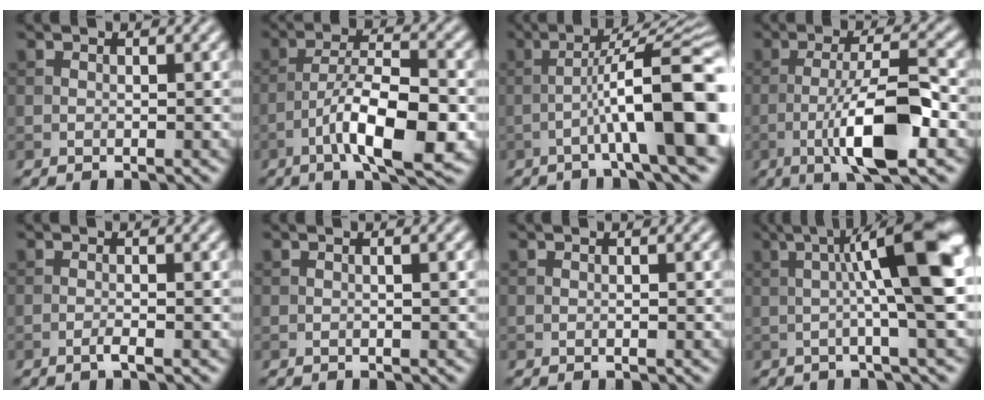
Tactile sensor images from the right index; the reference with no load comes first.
{"total": 9.3, "force": [-3.9, 2.7, 8.0], "torque": [-0.132, 0.012, -0.068]}
{"total": 10.8, "force": [-2.8, 1.4, 10.4], "torque": [-0.151, 0.026, -0.041]}
{"total": 8.8, "force": [-2.9, 2.0, 8.0], "torque": [-0.138, 0.009, -0.056]}
{"total": 1.4, "force": [-0.6, 0.2, 1.2], "torque": [-0.019, 0.003, -0.017]}
{"total": 1.1, "force": [0.1, 0.3, 1.1], "torque": [-0.015, 0.002, -0.002]}
{"total": 0.6, "force": [-0.1, 0.1, 0.6], "torque": [-0.010, -0.001, -0.001]}
{"total": 10.5, "force": [1.5, 1.4, 10.3], "torque": [-0.135, 0.016, 0.021]}